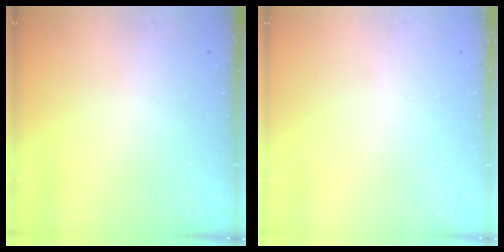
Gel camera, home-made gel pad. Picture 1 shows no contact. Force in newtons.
{"total": 0.0}